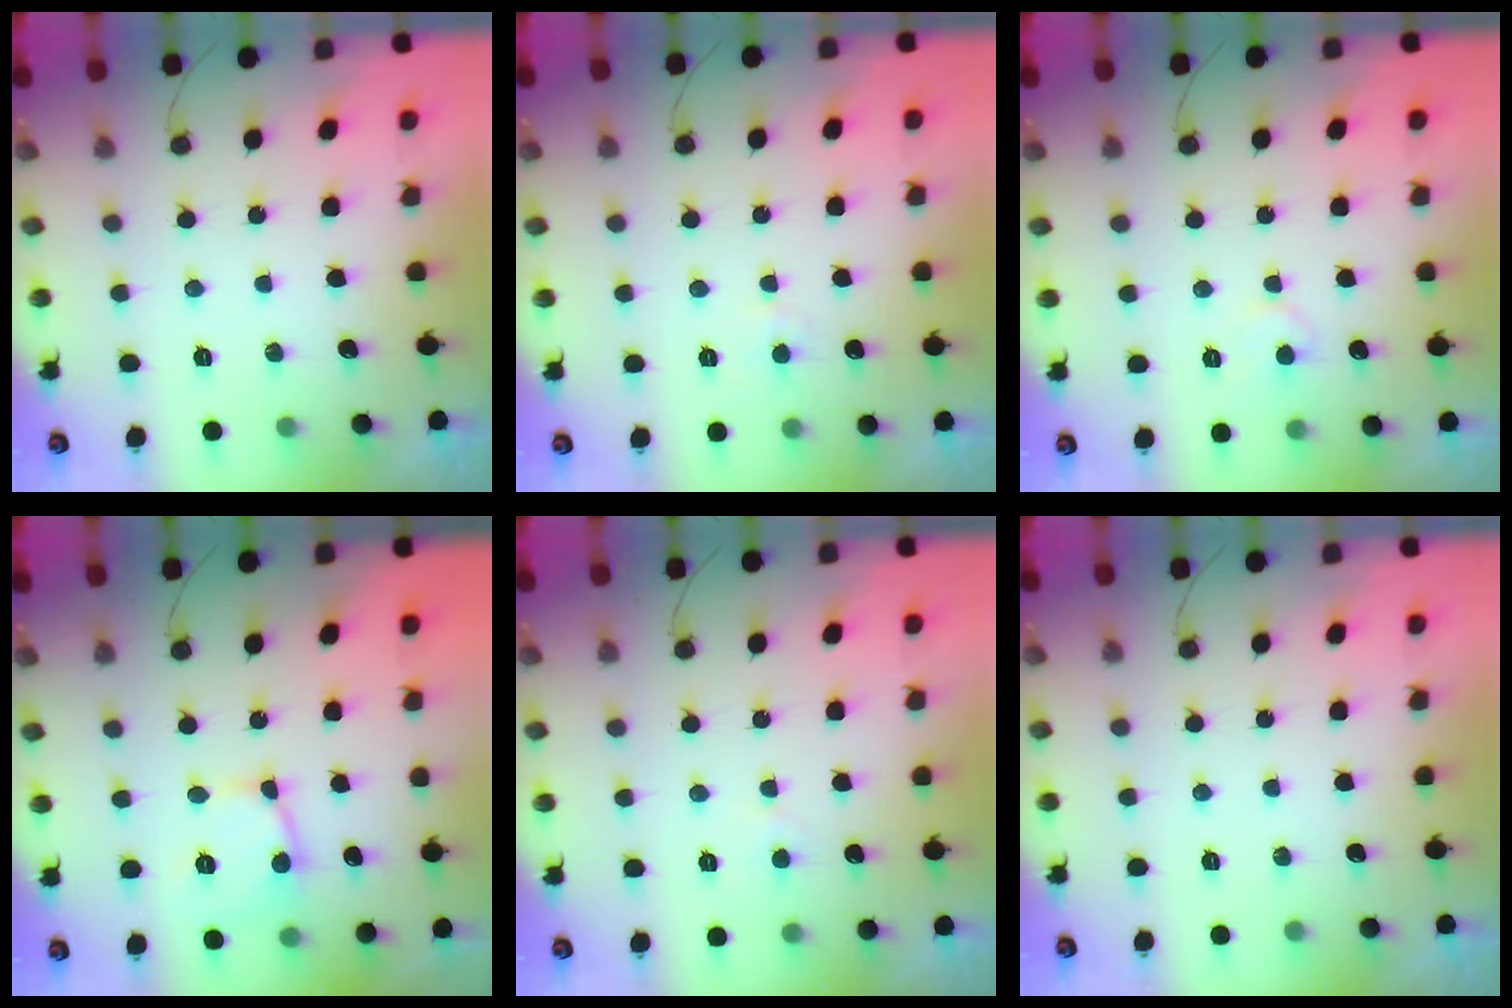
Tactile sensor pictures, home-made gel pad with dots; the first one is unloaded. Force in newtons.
{"total": 2.6, "press": 2.6, "slide": 0.2}
{"total": 5.8, "press": 5.8, "slide": 0.5}
{"total": 10.2, "press": 10.1, "slide": 0.8}
{"total": 2.4, "press": 2.3, "slide": 0.3}
{"total": 0.0}